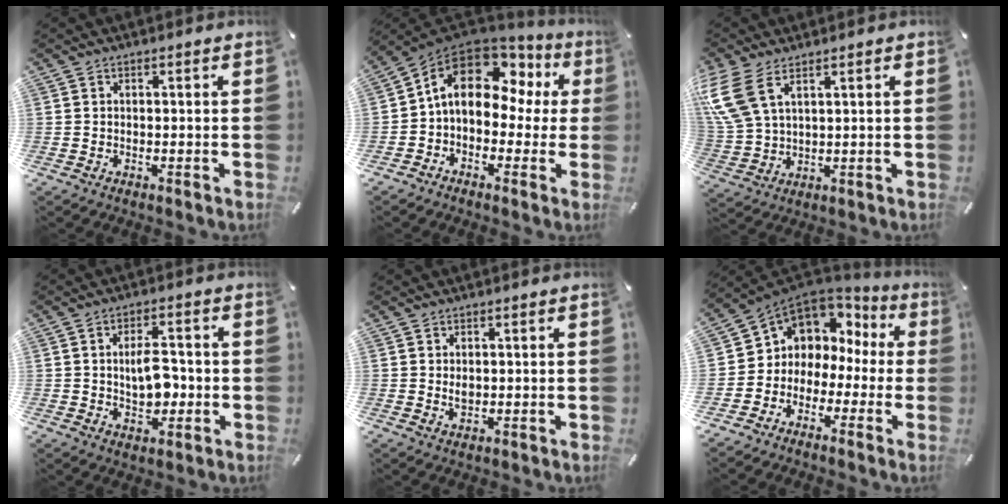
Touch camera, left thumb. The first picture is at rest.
{"total": 13.5, "force": [5.2, 8.9, 8.8], "torque": [-0.153, -0.017, 0.094]}
{"total": 10.2, "force": [5.5, 5.6, 6.5], "torque": [-0.176, -0.021, 0.101]}
{"total": 8.0, "force": [-0.3, 5.0, 6.2], "torque": [-0.097, 0.004, -0.007]}
{"total": 1.7, "force": [0.3, 1.3, 1.1], "torque": [-0.016, 0.001, 0.002]}
{"total": 6.3, "force": [2.2, 5.9, 0.7], "torque": [-0.040, -0.037, 0.041]}